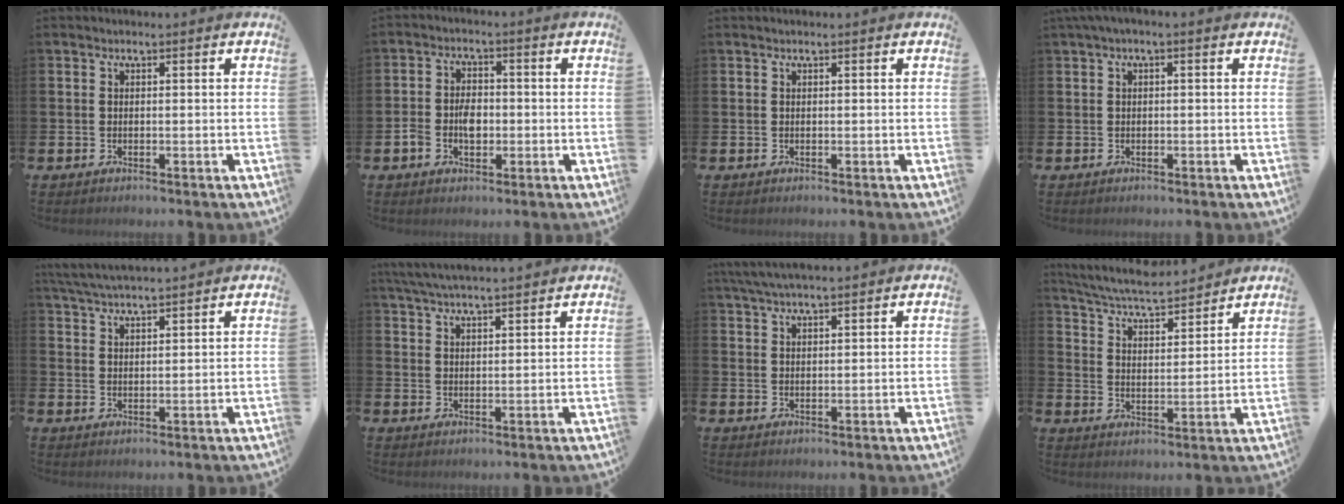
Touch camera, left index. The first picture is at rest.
{"total": 3.9, "force": [-0.9, 2.7, 2.6], "torque": [-0.036, 0.002, -0.020]}
{"total": 0.0}
{"total": 0.8, "force": [-0.1, 0.1, 0.8], "torque": [-0.017, 0.002, -0.002]}
{"total": 4.4, "force": [4.3, 0.0, 0.9], "torque": [-0.032, -0.018, 0.078]}
{"total": 4.6, "force": [4.5, 0.0, 1.1], "torque": [-0.037, -0.016, 0.082]}
{"total": 4.3, "force": [3.8, 0.7, 1.7], "torque": [-0.036, -0.007, 0.071]}
{"total": 6.2, "force": [6.0, 0.6, 1.7], "torque": [-0.056, -0.040, 0.103]}